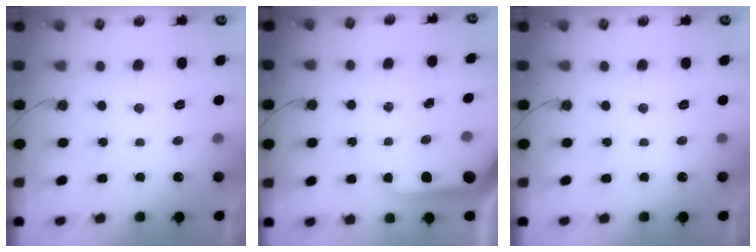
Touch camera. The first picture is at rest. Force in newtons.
{"total": 9.2, "press": 9.1, "slide": 1.0}
{"total": 0.0}